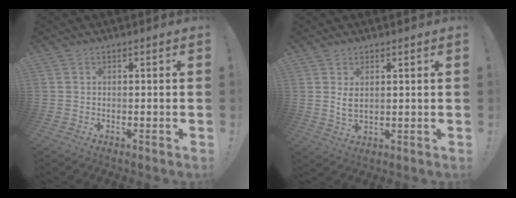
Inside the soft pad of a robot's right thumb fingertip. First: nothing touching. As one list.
[{"total": 3.7, "force": [1.5, 1.9, 2.9], "torque": [-0.047, -0.012, 0.023]}]